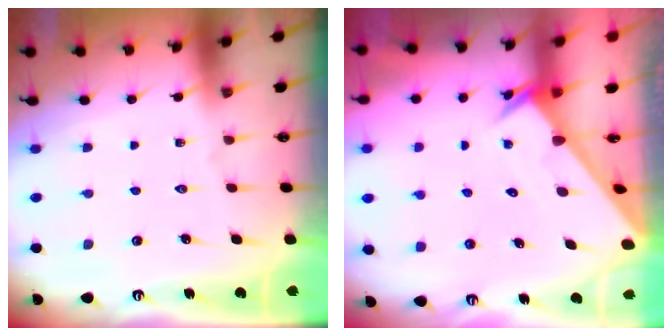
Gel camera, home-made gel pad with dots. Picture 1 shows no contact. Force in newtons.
{"total": 2.0, "press": 2.0, "slide": 0.1}